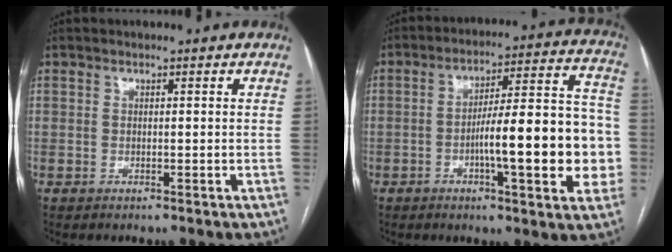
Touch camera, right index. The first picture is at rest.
{"total": 17.9, "force": [-3.5, 3.4, 17.2], "torque": [-0.227, 0.029, -0.047]}